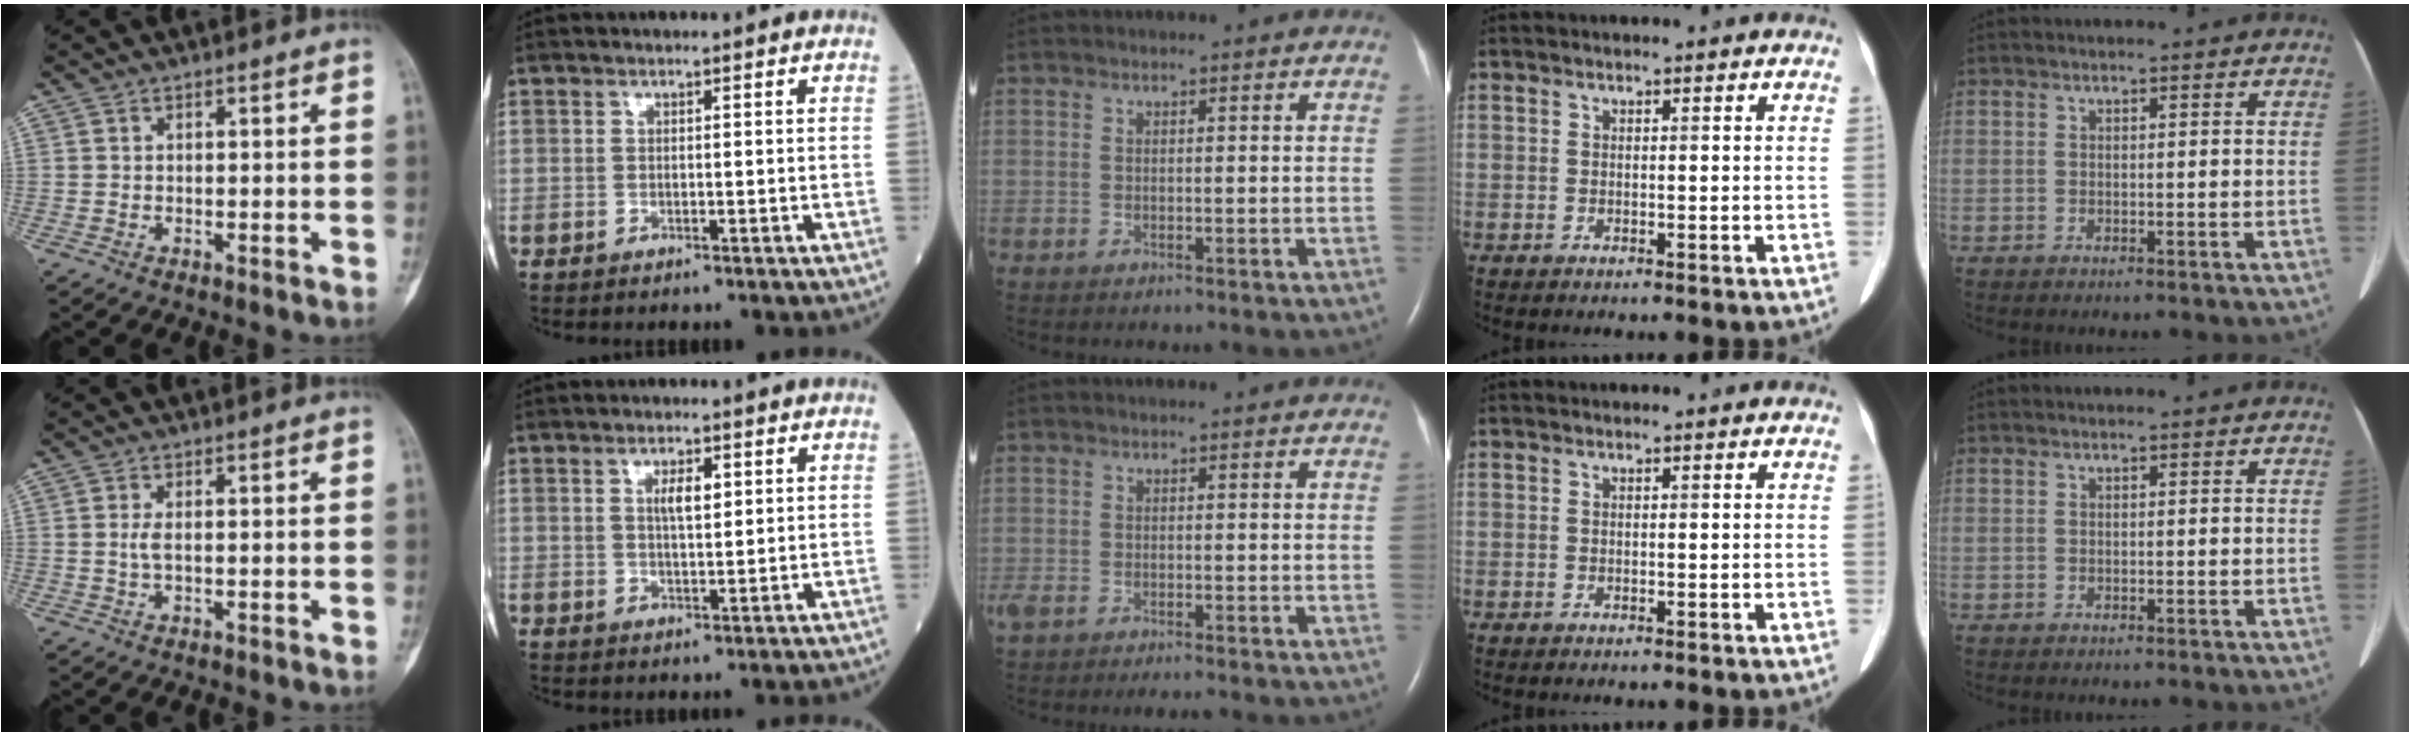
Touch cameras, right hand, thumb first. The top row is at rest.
{"thumb": {"total": 1.6, "force": [0.0, 0.4, 1.5], "torque": [-0.039, -0.003, 0.003]}, "index": {"total": 3.6, "force": [1.2, 1.1, 3.2], "torque": [-0.055, 0.001, 0.021]}, "middle": {"total": 4.8, "force": [-3.7, 1.5, 2.7], "torque": [-0.055, -0.009, -0.059]}}